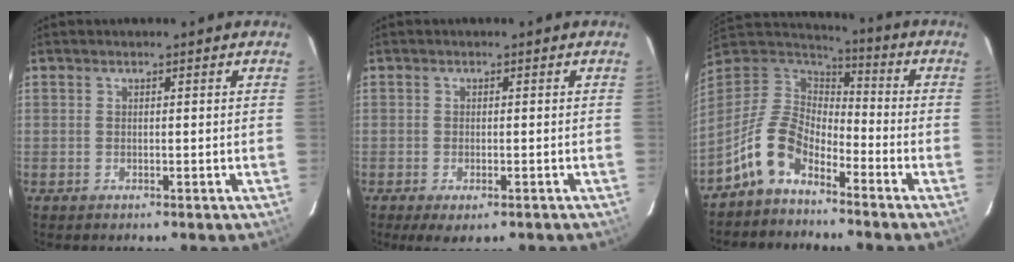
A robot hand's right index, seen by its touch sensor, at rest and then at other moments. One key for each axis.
{"total": 4.6, "fx": -2.9, "fy": 1.8, "fz": 3.1, "tx": -0.063, "ty": -0.020, "tz": -0.042}
{"total": 11.4, "fx": -6.9, "fy": 6.1, "fz": 6.8, "tx": -0.145, "ty": 0.019, "tz": -0.144}